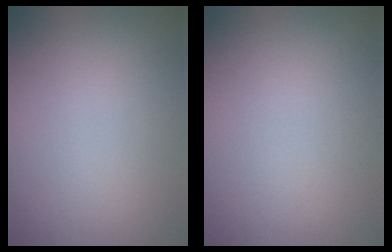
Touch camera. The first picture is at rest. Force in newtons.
{"total": 0.0}